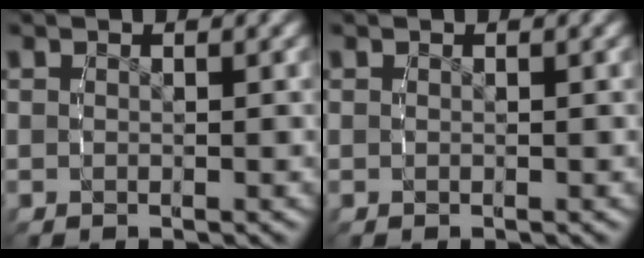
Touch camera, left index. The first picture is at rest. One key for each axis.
{"total": 0.0}